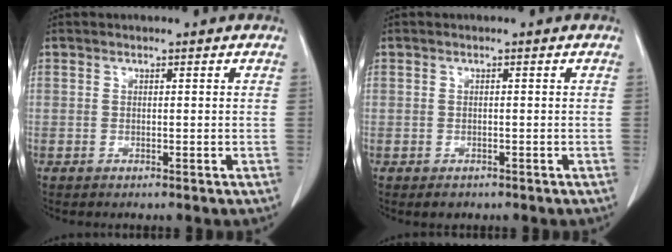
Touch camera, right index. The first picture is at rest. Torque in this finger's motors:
{"motor_torque": [-0.65, -0.44, -0.45, -0.15]}